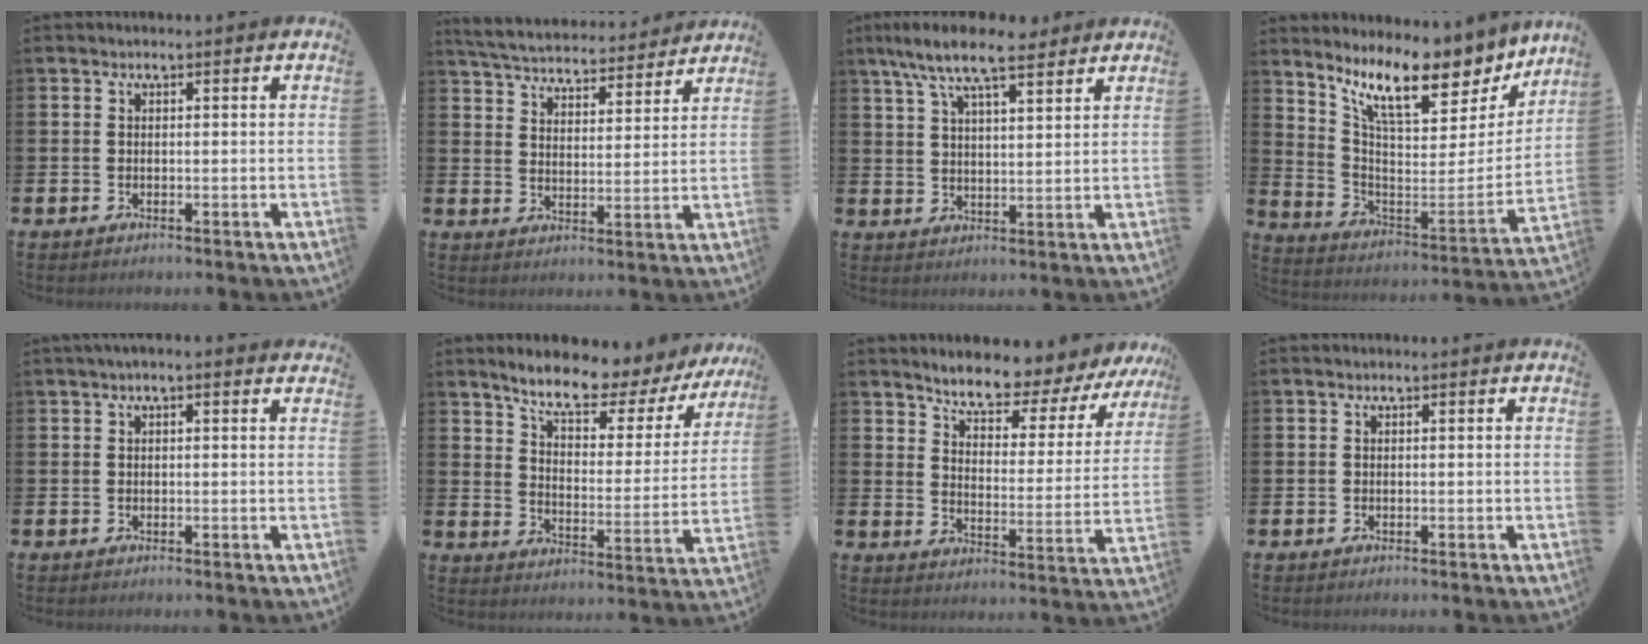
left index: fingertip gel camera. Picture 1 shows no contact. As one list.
[{"total": 5.5, "force": [5.4, 0.9, 0.6], "torque": [-0.038, -0.041, 0.094]}, {"total": 9.1, "force": [7.7, 2.1, 4.3], "torque": [-0.093, -0.027, 0.138]}, {"total": 11.6, "force": [9.0, 3.8, 6.2], "torque": [-0.140, -0.066, 0.152]}, {"total": 0.9, "force": [0.6, 0.1, 0.7], "torque": [-0.009, 0.001, 0.009]}, {"total": 8.3, "force": [7.3, 1.8, 3.5], "torque": [-0.098, -0.051, 0.120]}, {"total": 6.7, "force": [6.4, 0.7, 1.8], "torque": [-0.059, -0.057, 0.103]}, {"total": 0.0}]